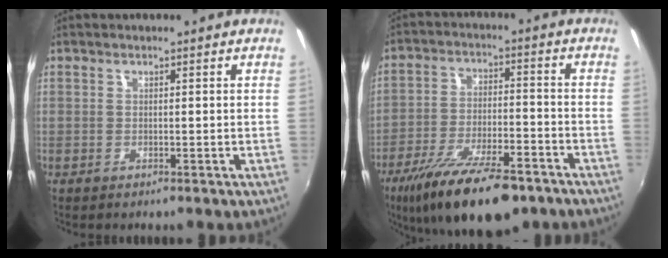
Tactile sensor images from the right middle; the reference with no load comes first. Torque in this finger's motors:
{"motor_torque": [1.18, -0.95, 0.33, 0.15]}